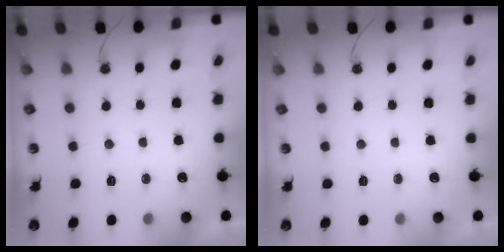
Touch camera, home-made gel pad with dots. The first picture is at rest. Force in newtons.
{"total": 0.0}